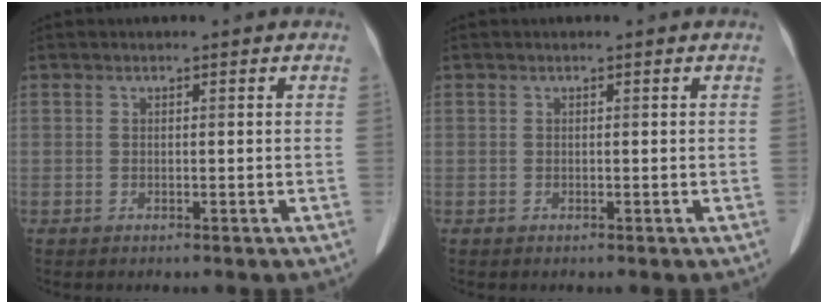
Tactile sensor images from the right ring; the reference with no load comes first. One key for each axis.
{"total": 0.0}